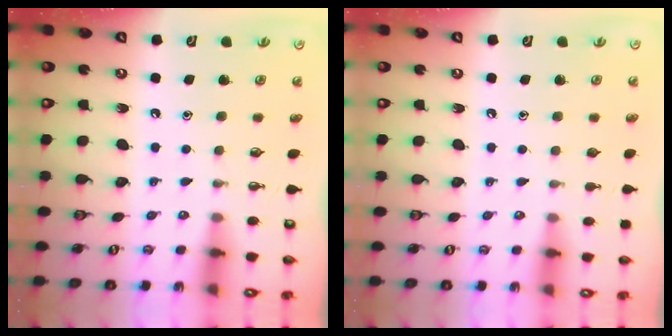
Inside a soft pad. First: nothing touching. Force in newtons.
{"total": 0.0}